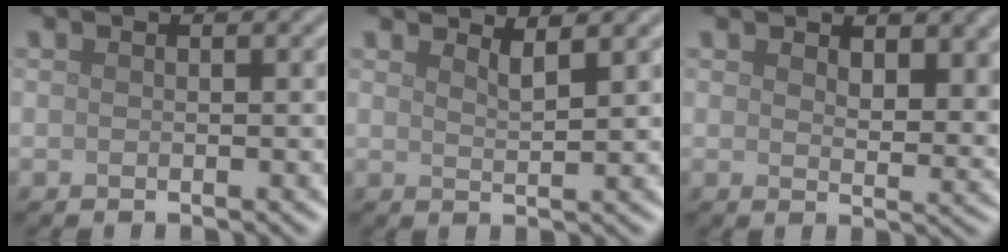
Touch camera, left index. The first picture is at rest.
{"total": 1.8, "force": [1.5, 0.4, 0.9], "torque": [-0.007, 0.001, 0.022]}
{"total": 4.9, "force": [2.4, 2.7, 3.3], "torque": [-0.050, -0.008, 0.040]}